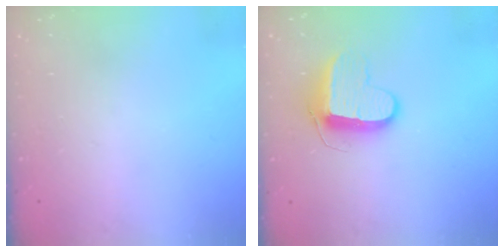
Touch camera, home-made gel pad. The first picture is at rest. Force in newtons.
{"total": 10.5, "press": 10.5, "slide": 0.4}